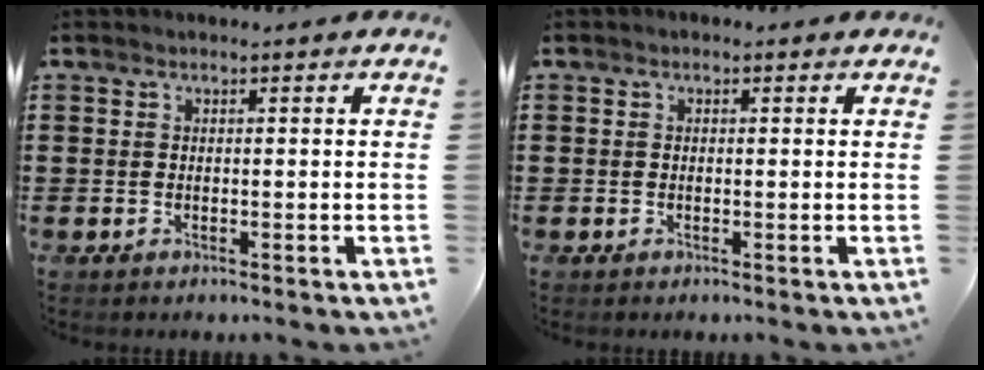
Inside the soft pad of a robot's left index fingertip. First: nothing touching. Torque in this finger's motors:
{"motor_torque": [2.14, 0.00, -0.23, -0.18]}